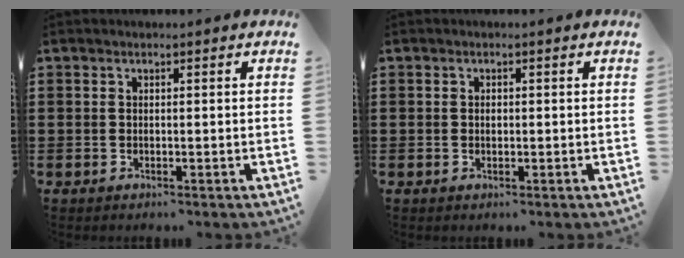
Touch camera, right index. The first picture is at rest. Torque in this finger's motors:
{"motor_torque": [0.57, 1.05, 0.08, 0.02]}